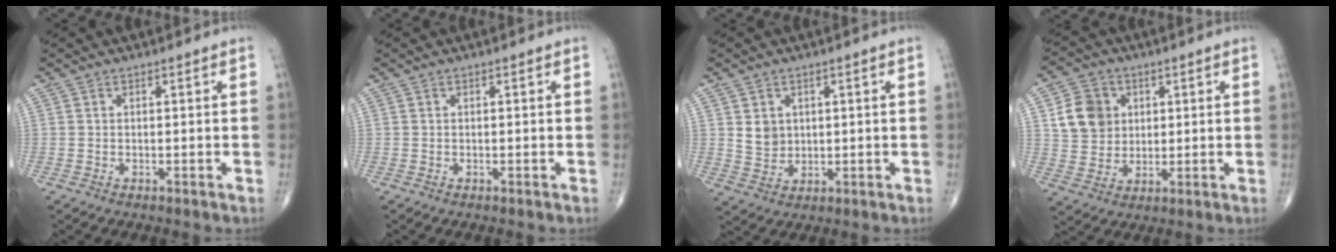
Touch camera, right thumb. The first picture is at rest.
{"total": 0.0}
{"total": 4.4, "force": [1.3, 3.7, 2.1], "torque": [-0.021, -0.012, 0.032]}
{"total": 9.1, "force": [2.5, 7.8, 4.0], "torque": [-0.046, -0.006, 0.049]}